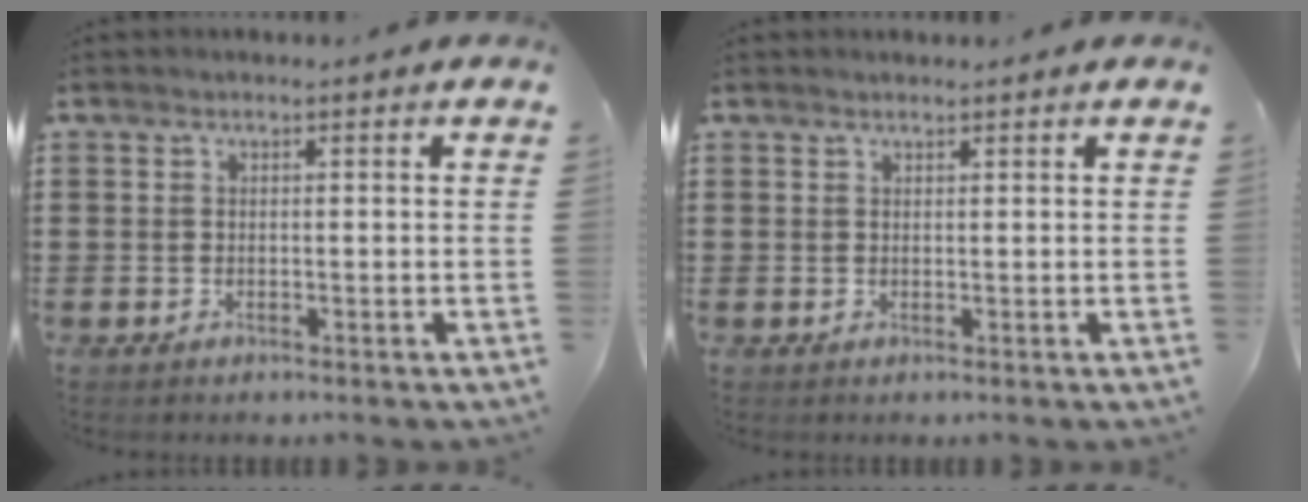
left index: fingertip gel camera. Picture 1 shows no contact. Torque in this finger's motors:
{"motor_torque": [0.29, -0.11, 0.00, -0.01]}